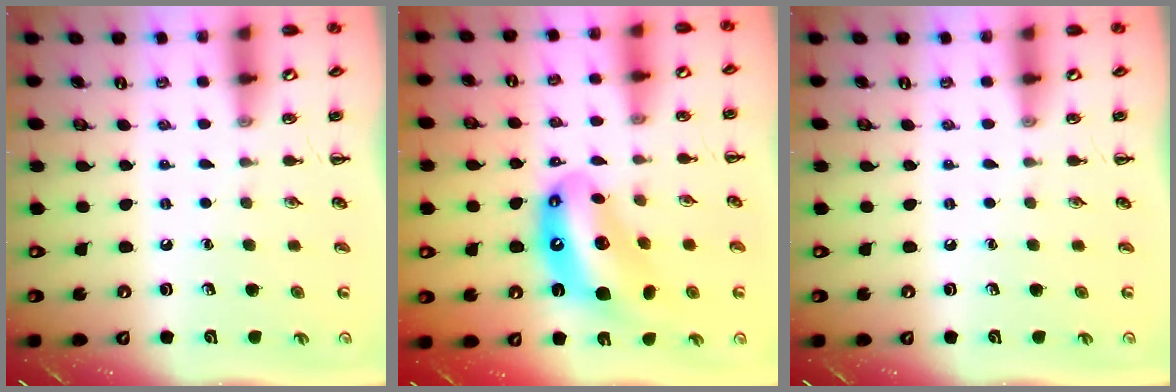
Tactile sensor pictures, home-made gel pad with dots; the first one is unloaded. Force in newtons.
{"total": 13.6, "press": 13.1, "slide": 3.7}
{"total": 0.0}